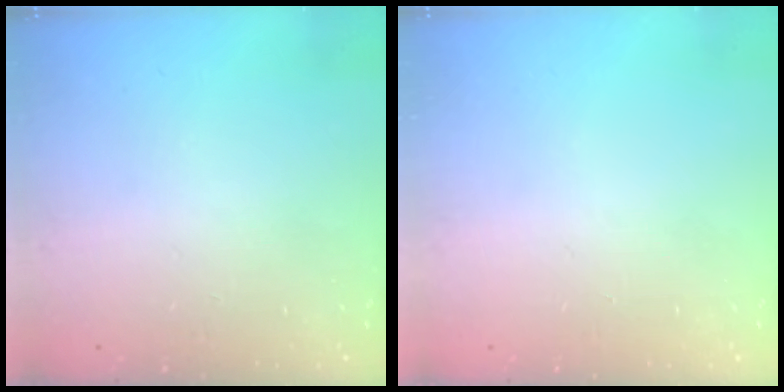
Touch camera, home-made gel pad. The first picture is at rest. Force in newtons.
{"total": 0.0}